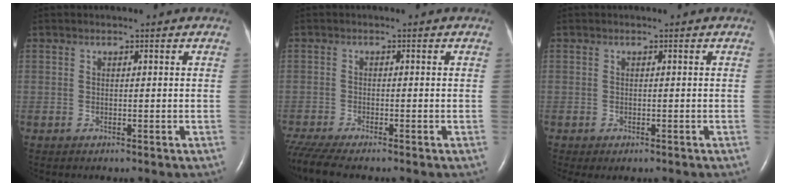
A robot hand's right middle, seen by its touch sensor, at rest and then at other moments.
{"total": 6.5, "force": [-5.7, 0.2, 3.2], "torque": [-0.064, -0.017, -0.100]}
{"total": 1.7, "force": [-1.2, 0.8, 0.9], "torque": [-0.011, -0.003, -0.013]}